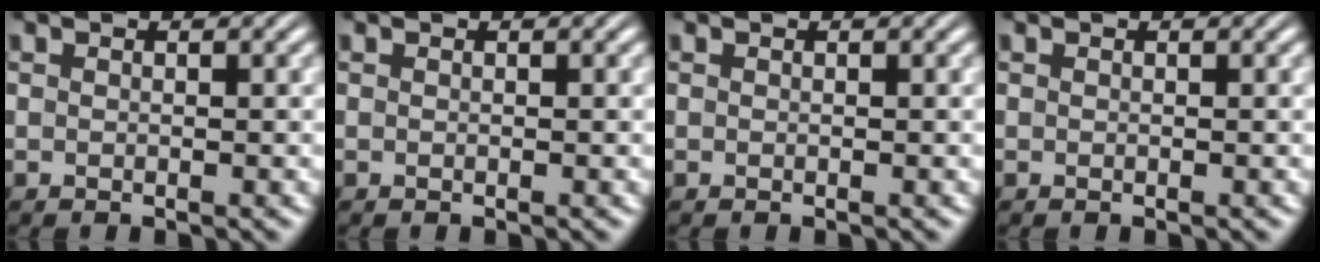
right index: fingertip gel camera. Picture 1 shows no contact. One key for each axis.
{"total": 0.0}
{"total": 0.0}
{"total": 0.0}